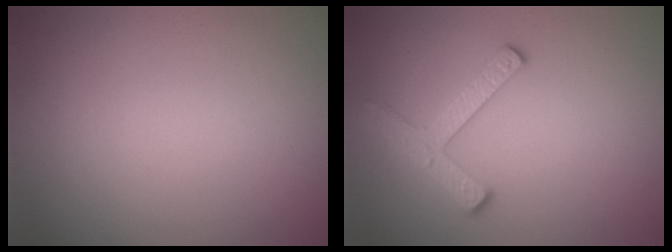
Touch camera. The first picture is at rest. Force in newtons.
{"total": 2.5, "press": 2.5, "slide": 0.4}